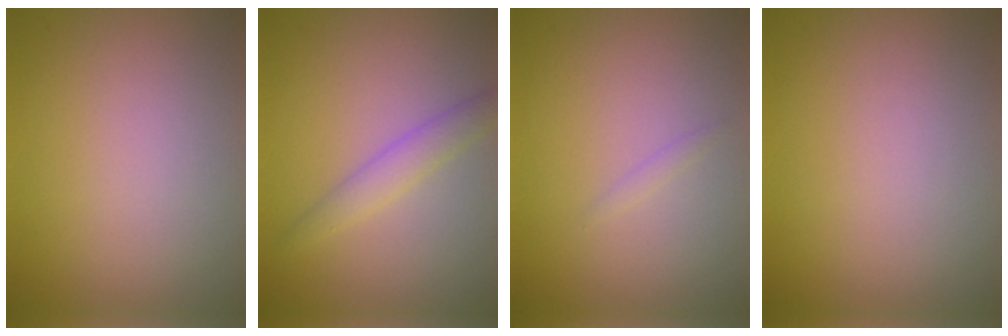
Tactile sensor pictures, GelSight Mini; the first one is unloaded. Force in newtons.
{"total": 2.2, "press": 2.2, "slide": 0.0}
{"total": 0.5, "press": 0.5, "slide": 0.0}
{"total": 0.0}